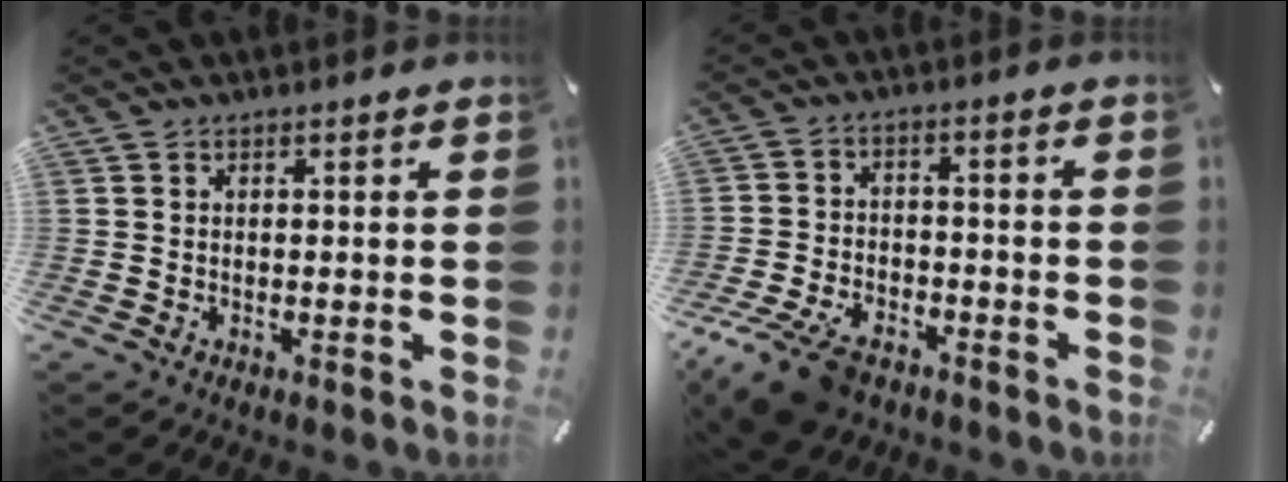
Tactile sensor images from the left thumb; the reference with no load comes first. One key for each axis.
{"total": 10.8, "fx": -7.3, "fy": 5.3, "fz": 5.9, "tx": -0.112, "ty": 0.037, "tz": -0.132}